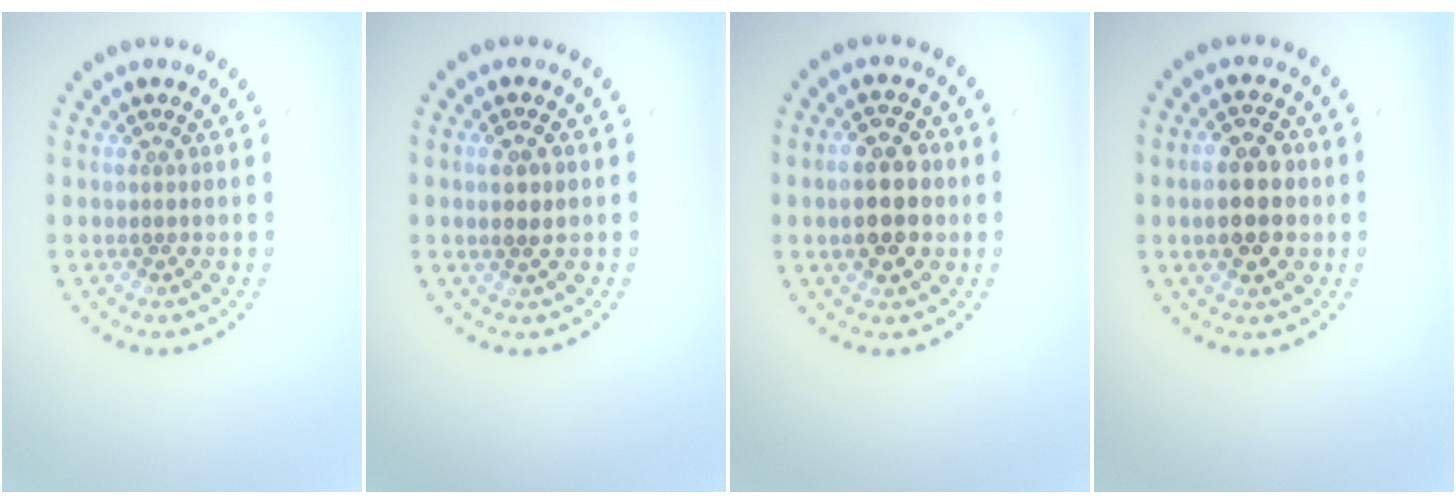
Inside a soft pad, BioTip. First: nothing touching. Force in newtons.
{"total": 1.4, "press": 1.4, "slide": 0.4}
{"total": 4.9, "press": 4.8, "slide": 0.3}
{"total": 5.0, "press": 5.0, "slide": 0.3}